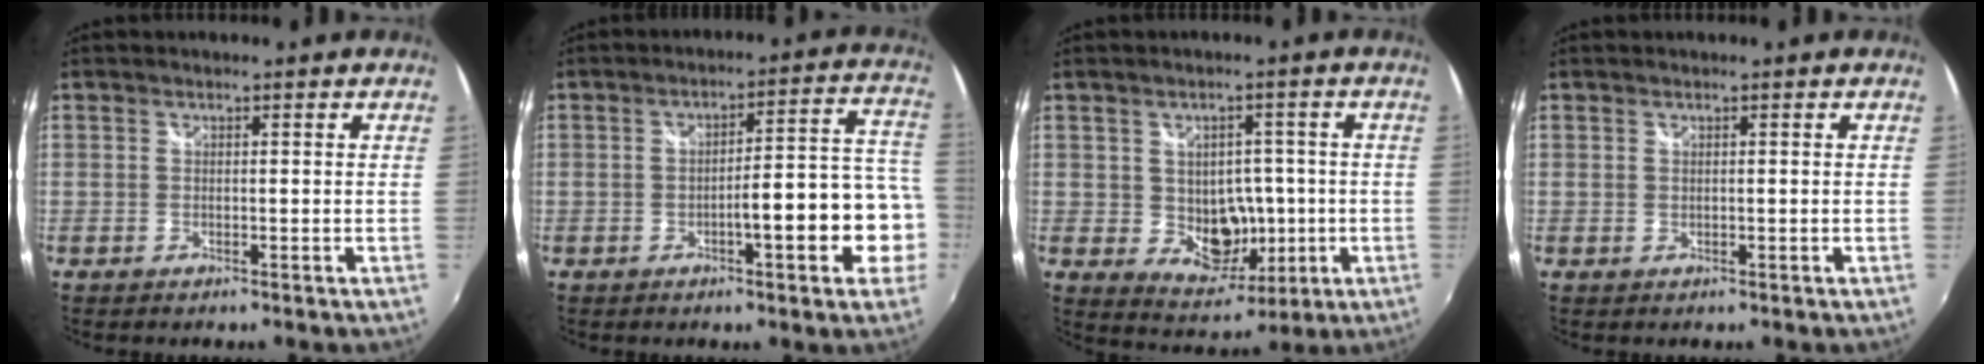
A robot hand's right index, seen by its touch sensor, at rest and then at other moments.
{"total": 11.4, "force": [-3.8, 1.6, 10.6], "torque": [-0.132, 0.017, -0.046]}
{"total": 8.6, "force": [-0.7, 7.1, 4.8], "torque": [-0.087, -0.004, 0.006]}
{"total": 0.0}